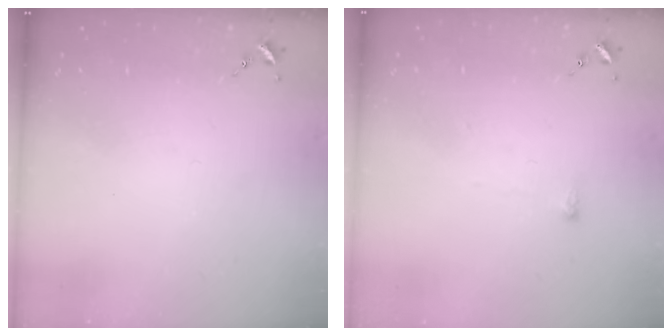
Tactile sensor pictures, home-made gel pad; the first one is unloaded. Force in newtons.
{"total": 2.7, "press": 2.6, "slide": 0.5}